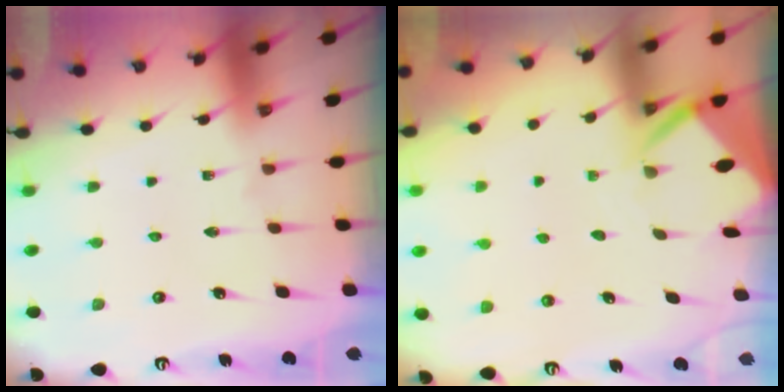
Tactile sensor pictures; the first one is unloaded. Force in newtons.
{"total": 3.3, "press": 3.3, "slide": 0.3}